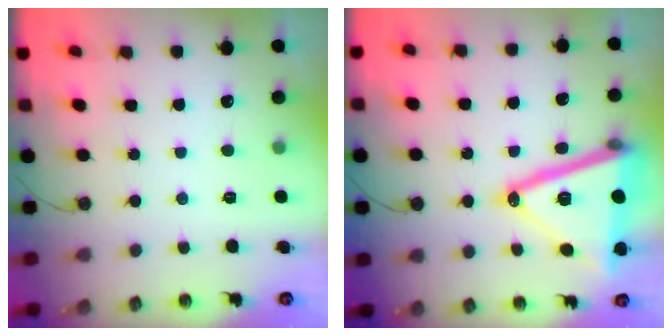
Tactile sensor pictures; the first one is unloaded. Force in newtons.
{"total": 23.6, "press": 23.3, "slide": 3.6}